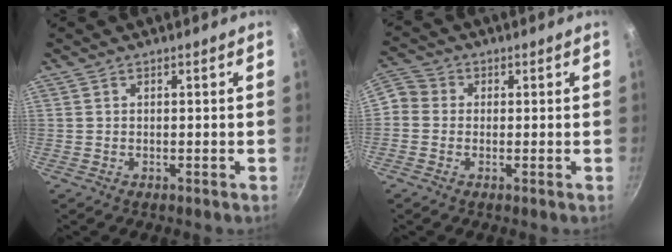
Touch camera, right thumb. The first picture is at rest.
{"total": 6.4, "force": [-0.4, 5.9, 2.5], "torque": [-0.046, 0.021, -0.027]}